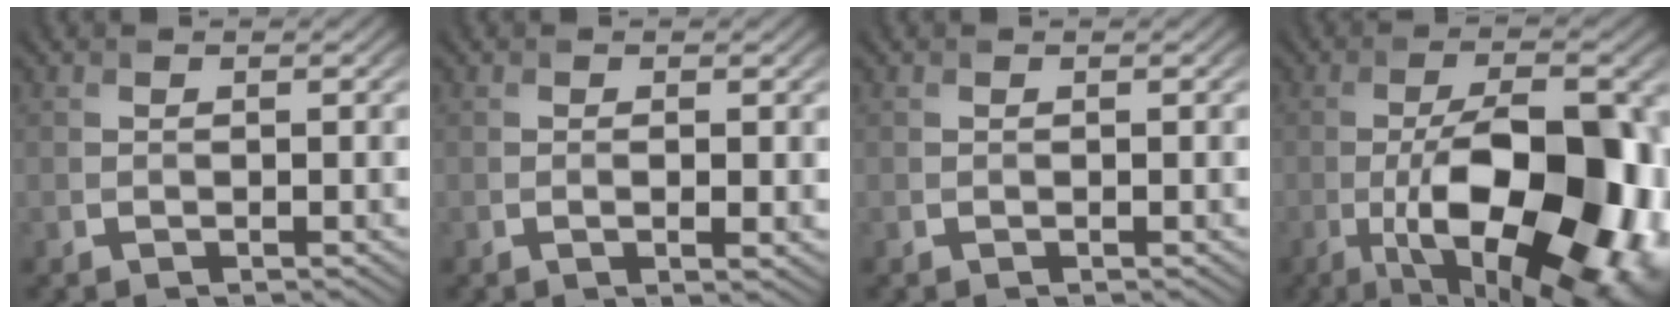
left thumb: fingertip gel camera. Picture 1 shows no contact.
{"total": 1.5, "force": [-0.1, 0.3, 1.4], "torque": [-0.025, -0.002, 0.001]}
{"total": 0.0}
{"total": 19.0, "force": [-5.7, 8.1, 16.3], "torque": [-0.240, -0.007, -0.077]}